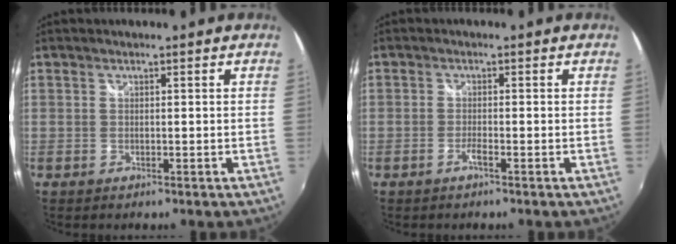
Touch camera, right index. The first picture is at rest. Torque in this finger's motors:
{"motor_torque": [0.68, 0.07, 0.15, 0.04]}